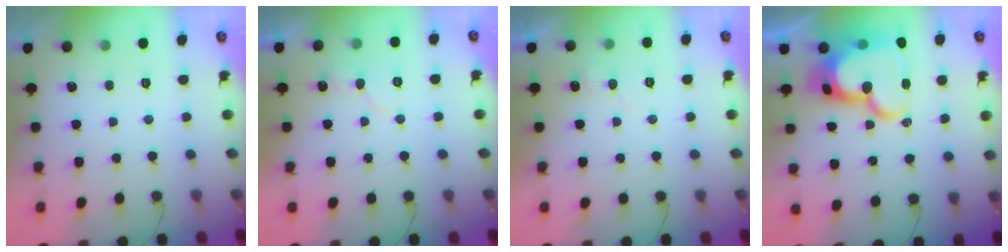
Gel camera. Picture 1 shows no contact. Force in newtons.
{"total": 7.4, "press": 7.4, "slide": 0.5}
{"total": 6.0, "press": 6.0, "slide": 0.6}
{"total": 23.0, "press": 22.8, "slide": 2.3}